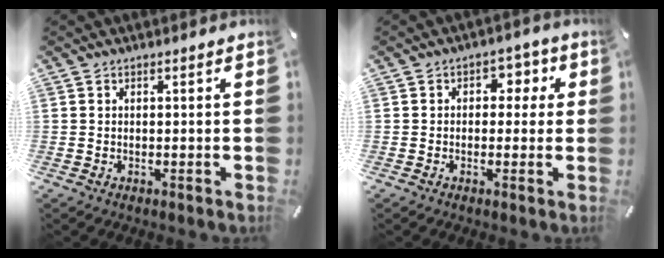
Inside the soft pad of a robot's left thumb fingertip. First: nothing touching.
{"total": 4.1, "force": [-0.1, 3.3, 2.4], "torque": [-0.019, 0.003, -0.012]}